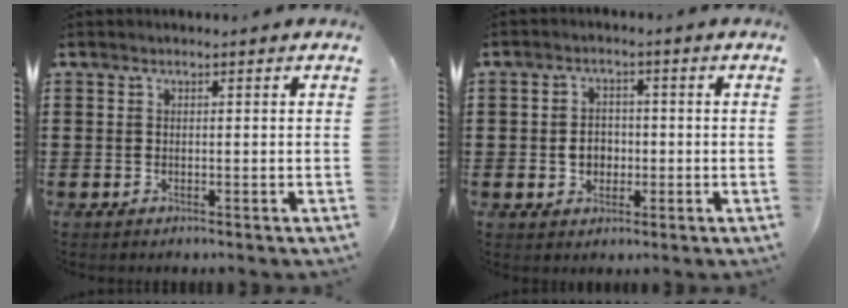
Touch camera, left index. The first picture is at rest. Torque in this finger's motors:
{"motor_torque": [0.45, 0.45, 0.11, 0.04]}